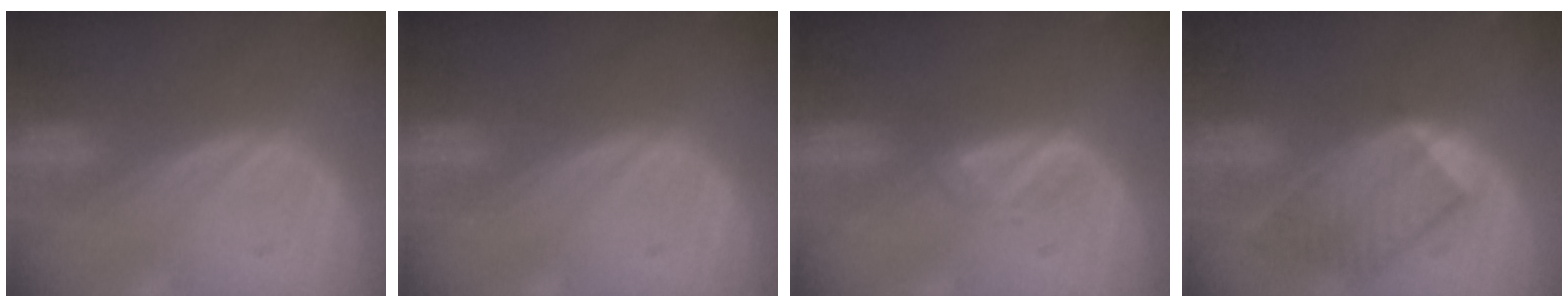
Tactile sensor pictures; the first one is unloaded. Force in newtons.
{"total": 0.0}
{"total": 1.8, "press": 1.7, "slide": 0.3}
{"total": 7.6, "press": 7.5, "slide": 1.1}